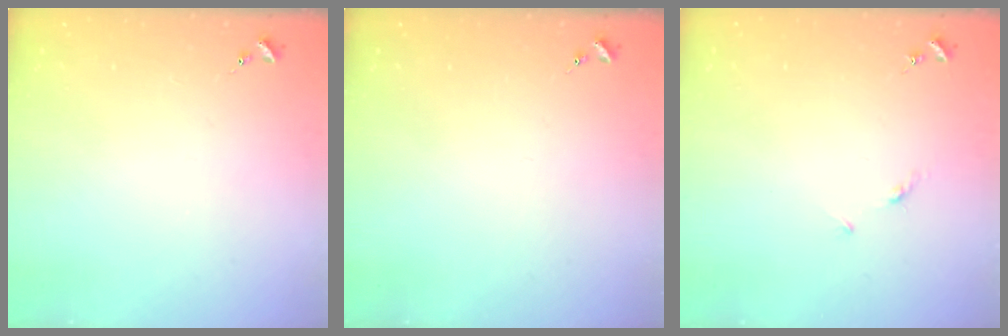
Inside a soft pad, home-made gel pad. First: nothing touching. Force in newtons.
{"total": 0.0}
{"total": 3.9, "press": 3.8, "slide": 0.5}